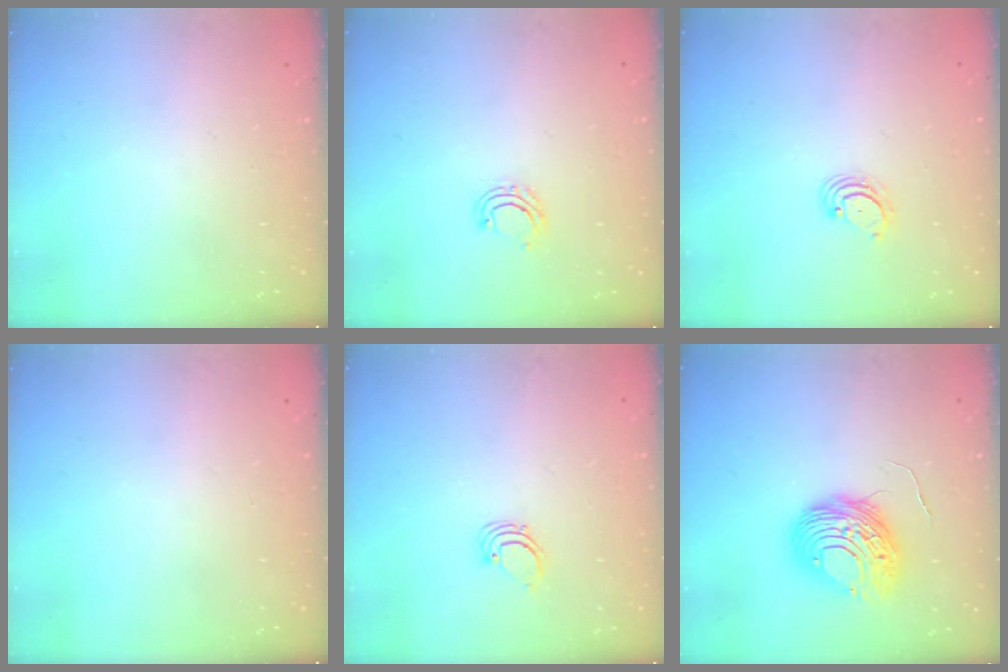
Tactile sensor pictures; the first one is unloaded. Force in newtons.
{"total": 6.3, "press": 6.2, "slide": 1.0}
{"total": 3.3, "press": 3.3, "slide": 0.6}
{"total": 0.0}
{"total": 2.2, "press": 2.2, "slide": 0.2}
{"total": 10.7, "press": 10.6, "slide": 1.2}